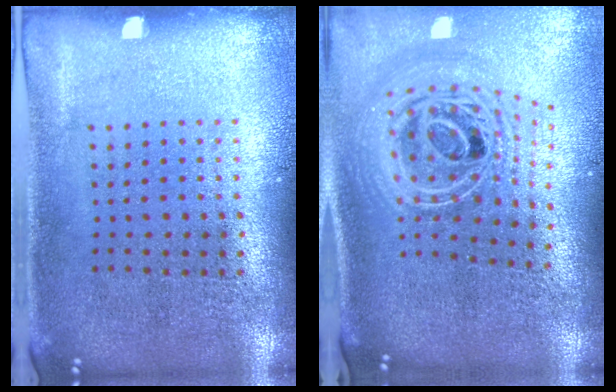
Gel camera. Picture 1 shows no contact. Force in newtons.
{"total": 2.8, "press": 1.9, "slide": 2.0}